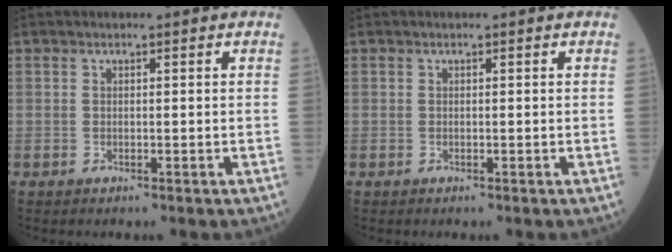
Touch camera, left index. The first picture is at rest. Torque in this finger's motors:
{"motor_torque": [-0.01, 0.00, 0.00, 0.01]}